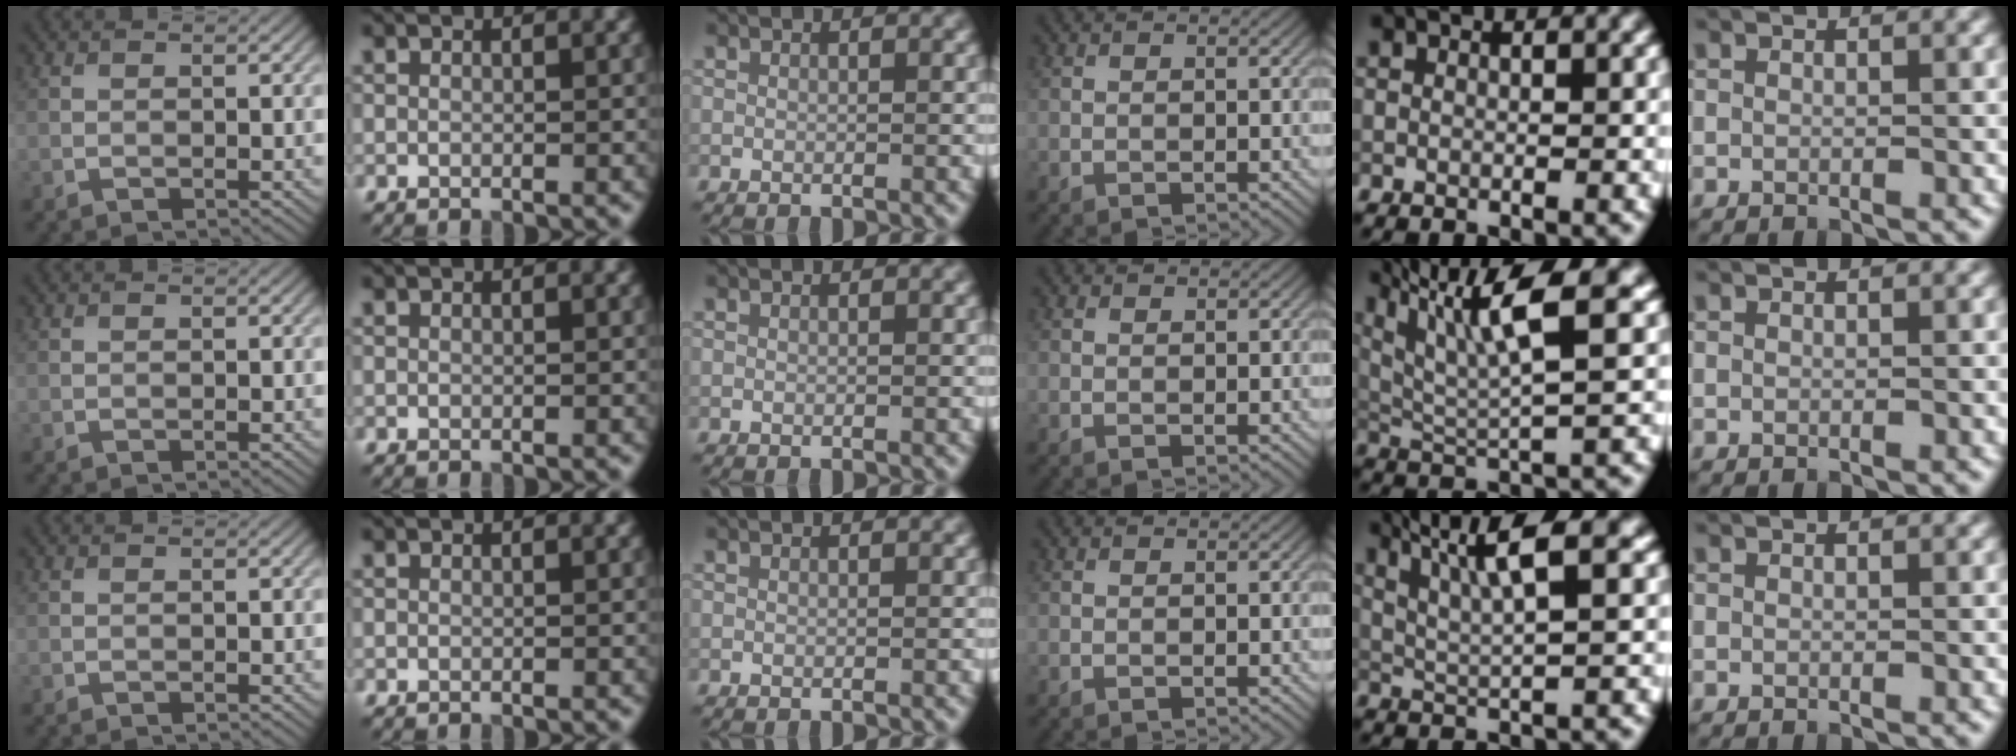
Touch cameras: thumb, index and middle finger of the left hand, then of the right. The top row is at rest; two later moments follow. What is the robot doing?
{"motion": "lift_and_place", "object": "calculator"}